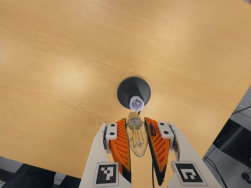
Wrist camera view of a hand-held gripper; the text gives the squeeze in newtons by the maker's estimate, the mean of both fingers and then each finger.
{"total": 19.6, "left": 20.1, "right": 19.2}